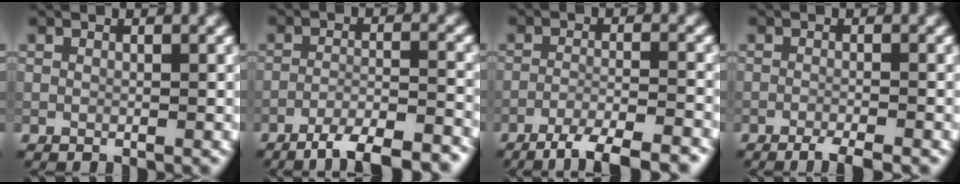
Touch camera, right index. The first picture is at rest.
{"total": 7.1, "force": [-5.7, 1.3, 4.1], "torque": [-0.056, 0.000, -0.089]}
{"total": 5.6, "force": [-4.4, 0.8, 3.4], "torque": [-0.052, 0.001, -0.078]}
{"total": 2.6, "force": [-1.9, 0.4, 1.8], "torque": [-0.023, -0.002, -0.039]}